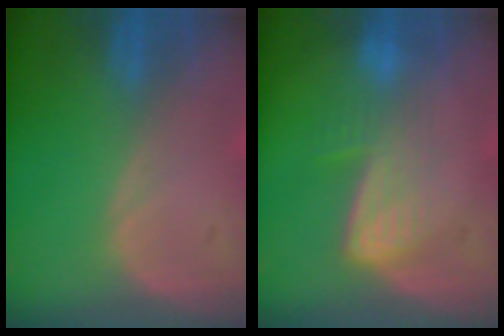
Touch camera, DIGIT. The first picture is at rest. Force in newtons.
{"total": 7.2, "press": 6.0, "slide": 4.0}